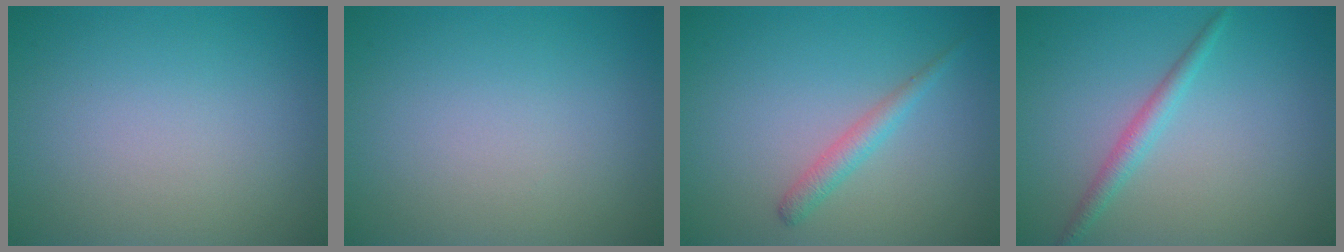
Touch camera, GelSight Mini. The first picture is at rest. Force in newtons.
{"total": 0.0}
{"total": 1.8, "press": 1.8, "slide": 0.1}
{"total": 1.8, "press": 1.8, "slide": 0.1}